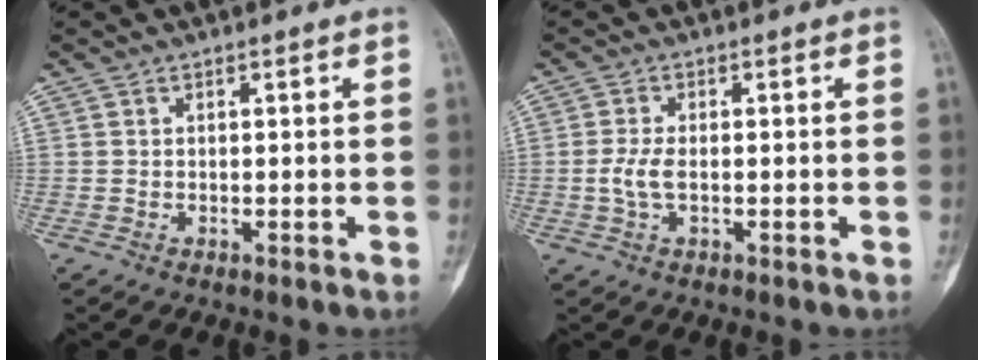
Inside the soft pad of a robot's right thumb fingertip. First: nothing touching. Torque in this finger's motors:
{"motor_torque": [0.86, 0.70, 0.63, -0.16, 0.05]}